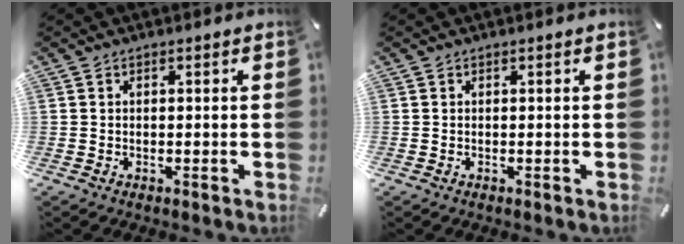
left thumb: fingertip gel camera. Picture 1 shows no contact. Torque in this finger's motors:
{"motor_torque": [-0.27, -0.16, -0.05, 0.14, -0.09]}